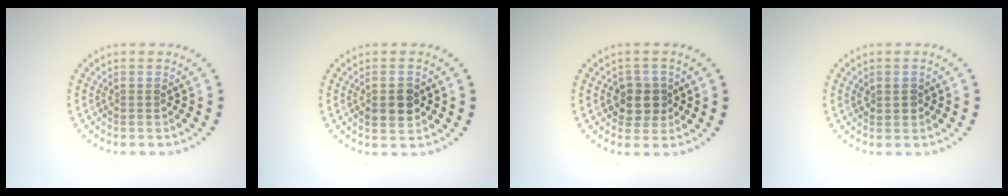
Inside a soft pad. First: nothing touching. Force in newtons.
{"total": 2.7, "press": 2.7, "slide": 0.2}
{"total": 2.6, "press": 2.4, "slide": 1.0}
{"total": 1.4, "press": 1.3, "slide": 0.4}